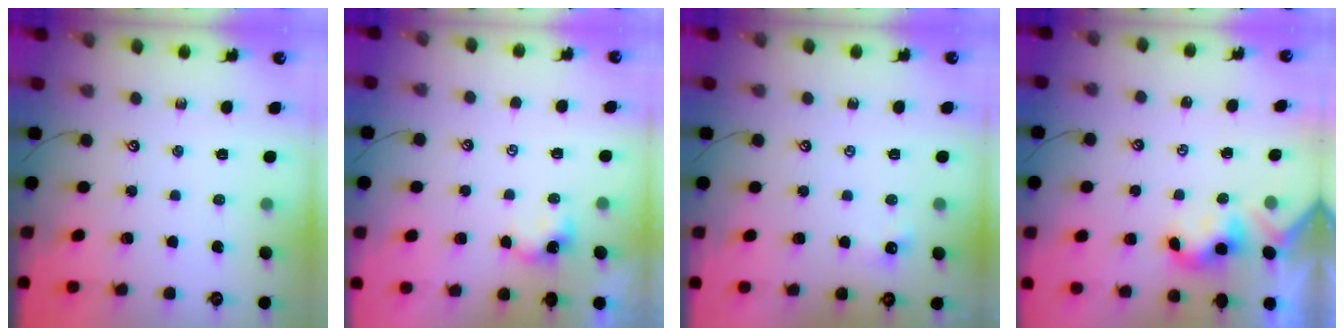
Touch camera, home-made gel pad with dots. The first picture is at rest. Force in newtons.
{"total": 3.0, "press": 3.0, "slide": 0.1}
{"total": 3.0, "press": 3.0, "slide": 0.5}
{"total": 2.4, "press": 2.4, "slide": 0.2}